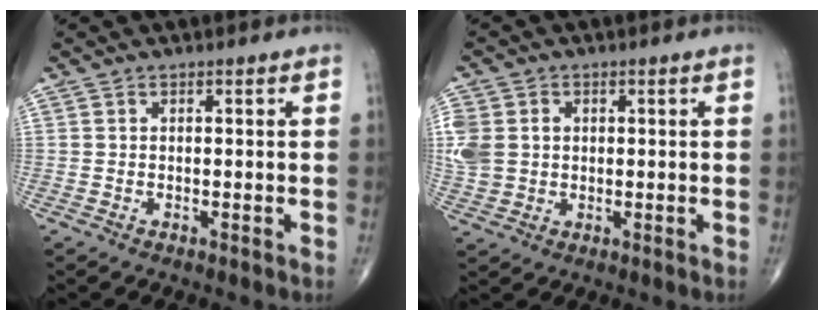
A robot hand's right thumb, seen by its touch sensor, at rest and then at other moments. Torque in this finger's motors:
{"motor_torque": [0.10, 0.03, 0.48, 0.22, 0.04]}